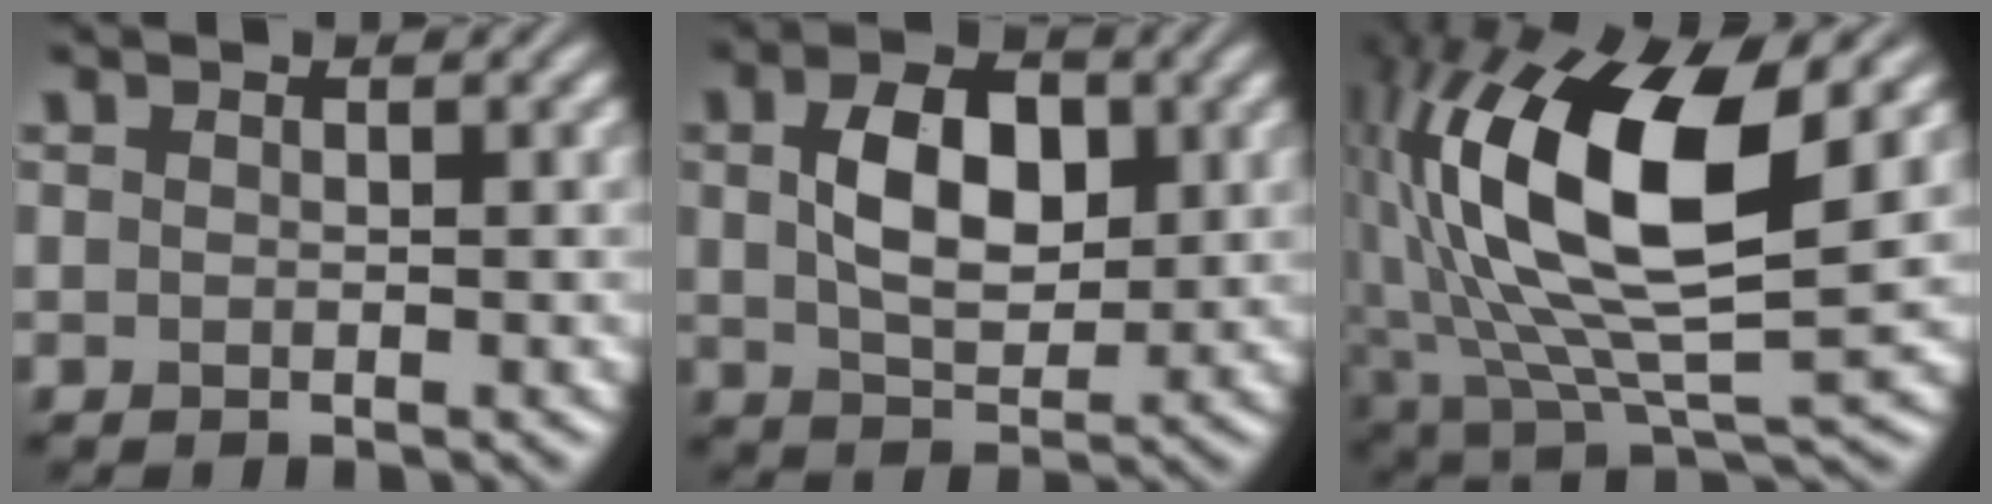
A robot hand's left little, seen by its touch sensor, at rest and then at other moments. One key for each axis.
{"total": 6.4, "fx": 1.2, "fy": 3.9, "fz": 4.9, "tx": -0.089, "ty": 0.003, "tz": 0.020}
{"total": 14.7, "fx": 2.9, "fy": 5.9, "fz": 13.2, "tx": -0.260, "ty": 0.009, "tz": 0.052}